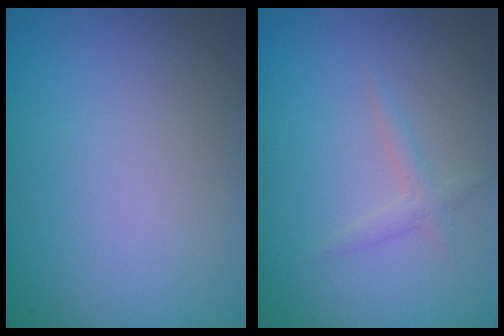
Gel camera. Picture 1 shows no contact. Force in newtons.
{"total": 1.2, "press": 1.2, "slide": 0.1}